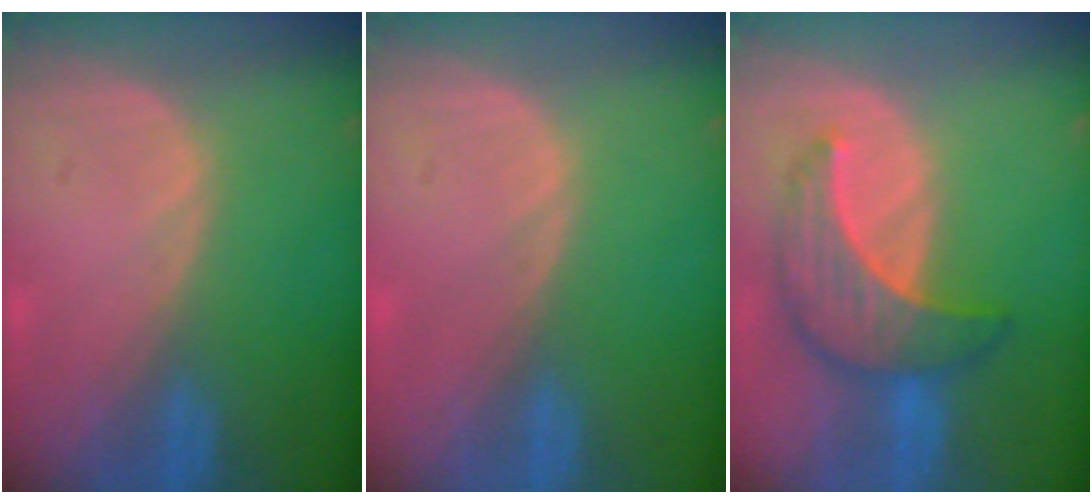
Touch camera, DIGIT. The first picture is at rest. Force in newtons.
{"total": 0.0}
{"total": 7.7, "press": 7.7, "slide": 0.4}